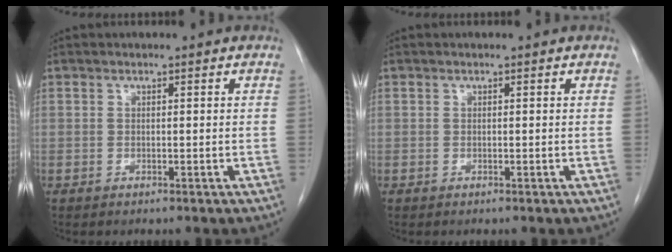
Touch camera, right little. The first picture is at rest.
{"total": 0.0}